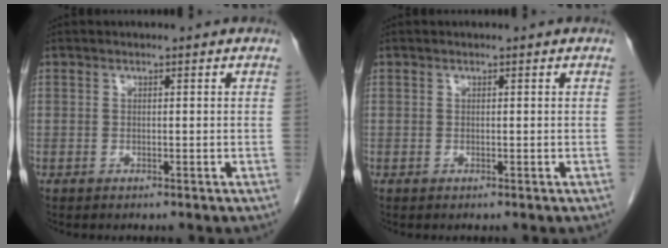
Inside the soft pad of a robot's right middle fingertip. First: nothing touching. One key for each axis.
{"total": 0.0}